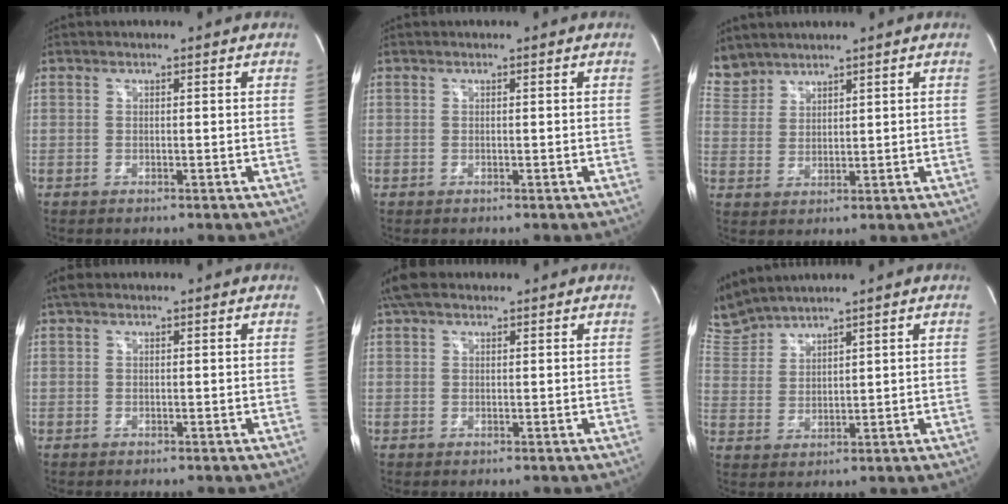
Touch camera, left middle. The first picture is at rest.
{"total": 0.0}
{"total": 5.6, "force": [5.3, 1.9, 0.0], "torque": [-0.009, 0.012, 0.118]}
{"total": 1.4, "force": [0.9, 0.7, 0.7], "torque": [-0.018, 0.018, 0.016]}
{"total": 3.9, "force": [3.0, 1.9, 1.8], "torque": [-0.042, 0.030, 0.057]}
{"total": 7.3, "force": [7.2, 0.1, 1.0], "torque": [-0.045, 0.014, 0.161]}